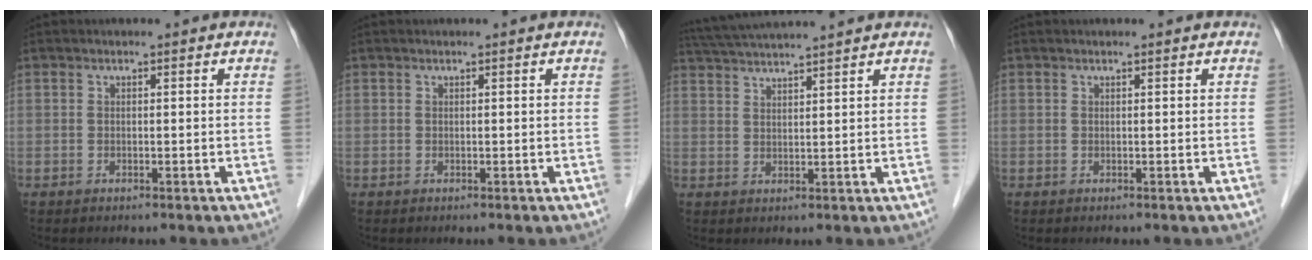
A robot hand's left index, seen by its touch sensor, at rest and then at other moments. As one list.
[{"total": 0.0}, {"total": 9.0, "force": [8.2, -1.3, 3.3], "torque": [-0.064, 0.030, 0.132]}, {"total": 0.0}]